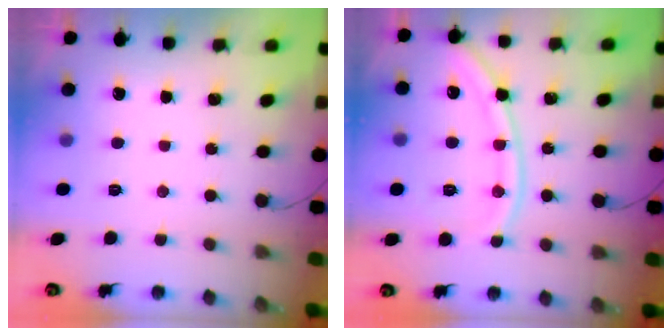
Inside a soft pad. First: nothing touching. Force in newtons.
{"total": 12.0, "press": 11.9, "slide": 1.5}